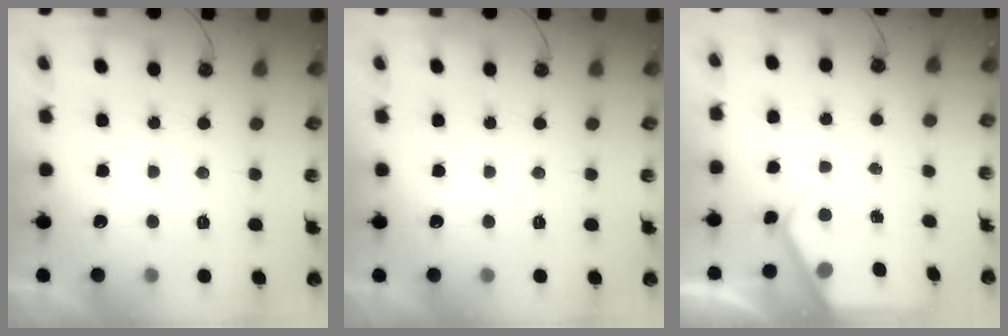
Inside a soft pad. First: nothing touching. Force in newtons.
{"total": 0.0}
{"total": 3.3, "press": 3.2, "slide": 0.5}